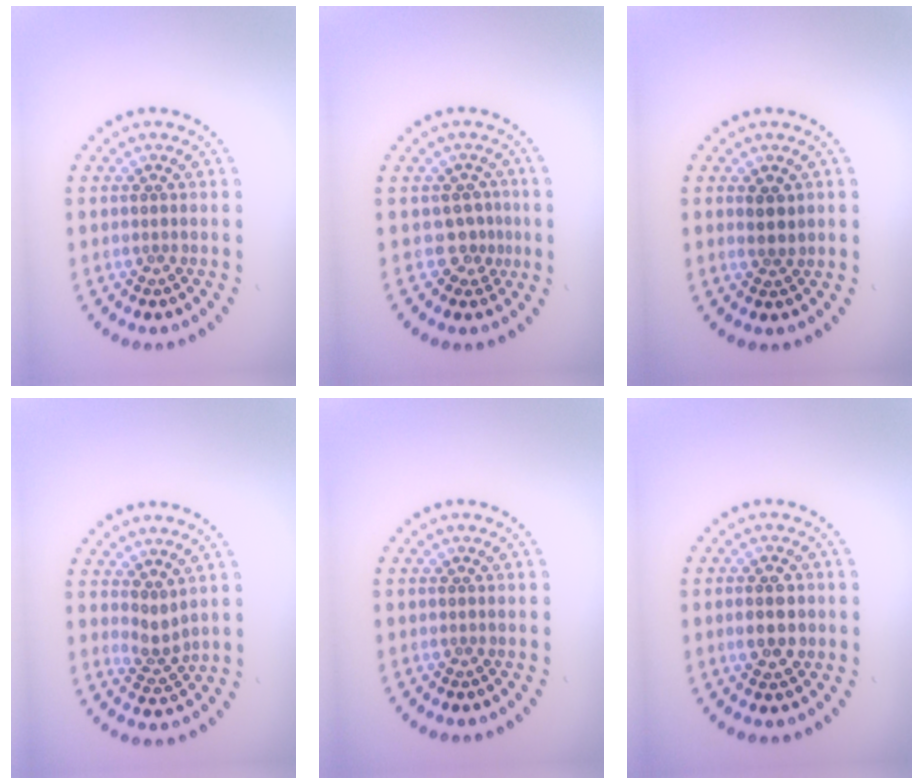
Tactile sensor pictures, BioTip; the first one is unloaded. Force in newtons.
{"total": 2.3, "press": 1.6, "slide": 1.6}
{"total": 1.7, "press": 1.6, "slide": 0.6}
{"total": 1.8, "press": 1.3, "slide": 1.2}
{"total": 0.0}
{"total": 2.9, "press": 2.9, "slide": 0.1}